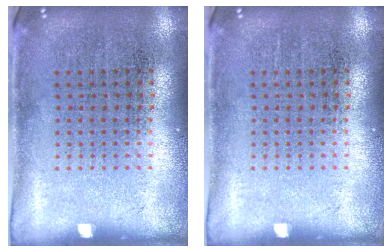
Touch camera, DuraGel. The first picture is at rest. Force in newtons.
{"total": 0.0}